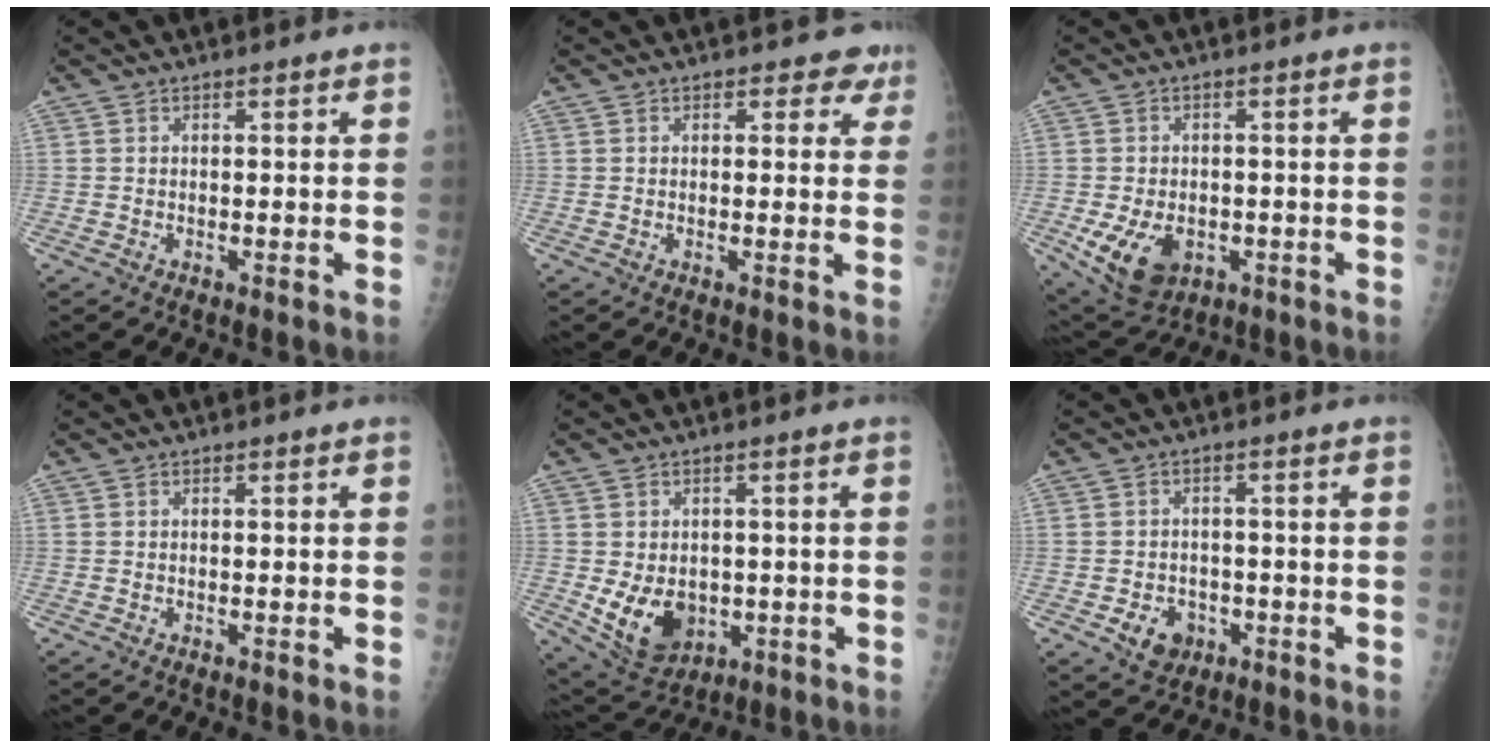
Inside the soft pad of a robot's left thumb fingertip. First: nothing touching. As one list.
[{"total": 3.3, "force": [2.3, 2.1, 1.1], "torque": [0.021, -0.009, 0.018]}, {"total": 9.4, "force": [-2.8, 6.6, 6.1], "torque": [-0.100, 0.002, -0.030]}, {"total": 0.0}, {"total": 9.6, "force": [-1.3, 7.2, 6.2], "torque": [-0.080, -0.010, 0.002]}, {"total": 5.1, "force": [-1.9, 4.1, 2.3], "torque": [-0.020, 0.010, -0.022]}]